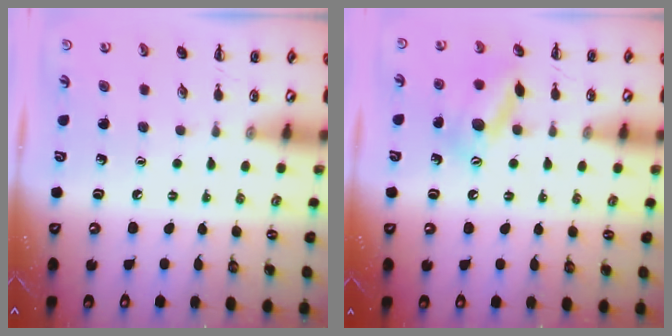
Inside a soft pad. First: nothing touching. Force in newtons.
{"total": 13.7, "press": 13.7, "slide": 1.0}